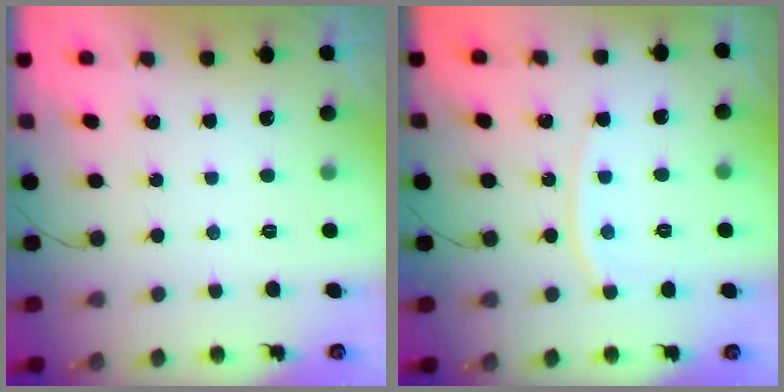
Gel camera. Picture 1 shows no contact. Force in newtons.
{"total": 6.1, "press": 6.0, "slide": 0.8}